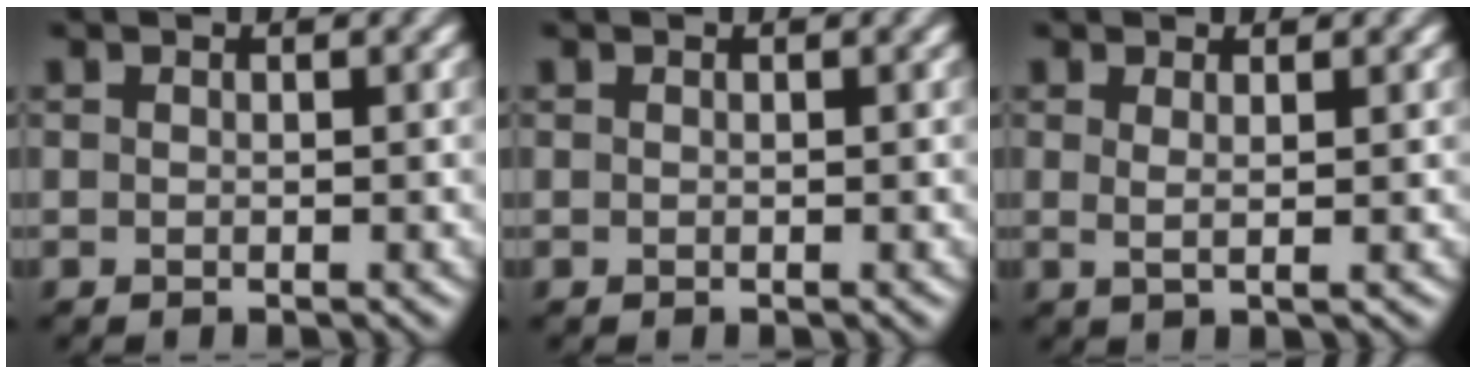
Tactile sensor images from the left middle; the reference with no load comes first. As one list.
[{"total": 0.0}, {"total": 1.3, "force": [0.4, 0.0, 1.2], "torque": [-0.015, -0.006, 0.004]}]